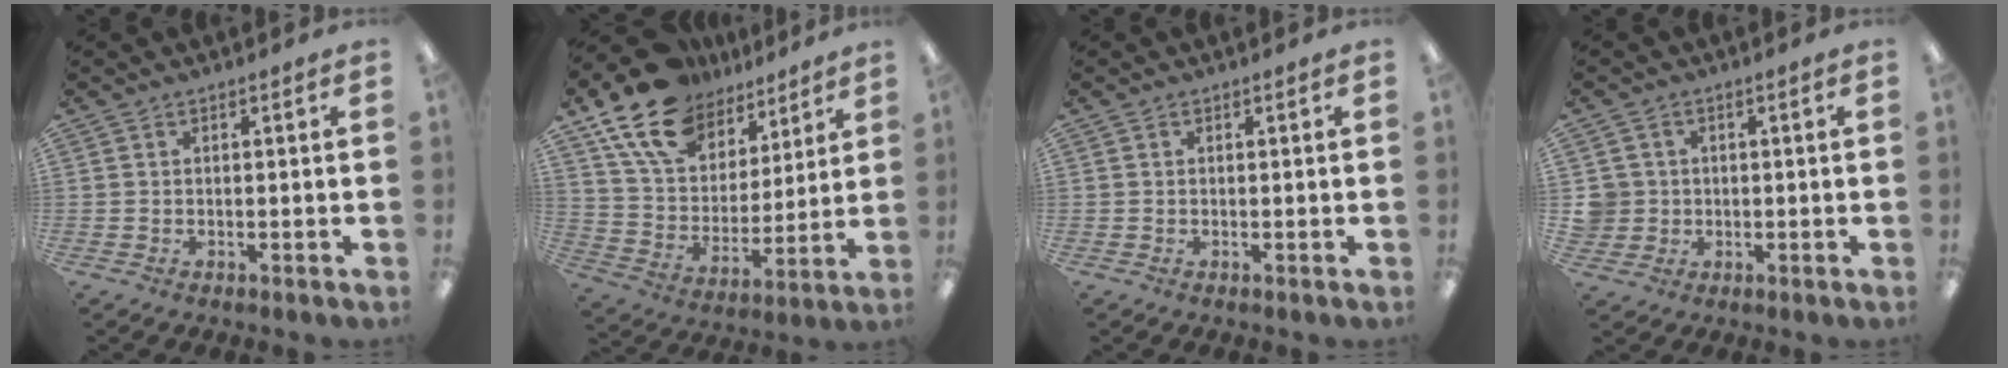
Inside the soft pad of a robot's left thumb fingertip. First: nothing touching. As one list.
[{"total": 17.9, "force": [12.5, 10.6, 7.2], "torque": [-0.144, -0.065, 0.229]}, {"total": 0.0}, {"total": 4.4, "force": [0.2, 4.3, 0.5], "torque": [-0.011, 0.008, 0.005]}]